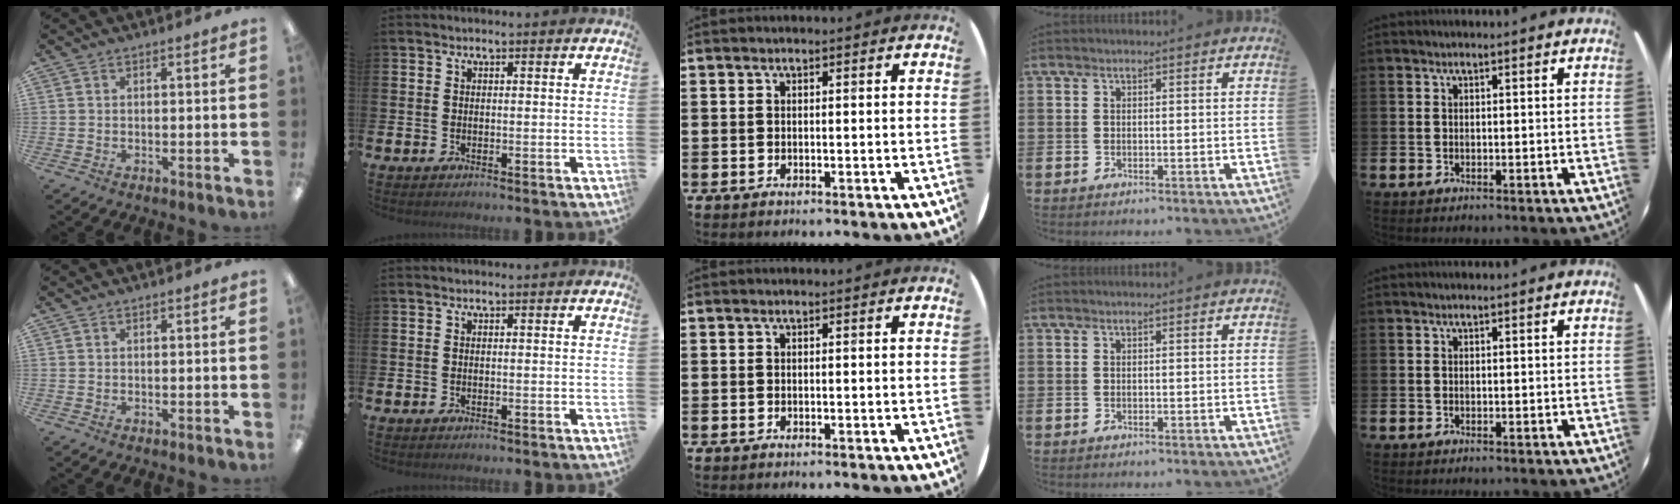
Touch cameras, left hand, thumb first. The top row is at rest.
{}